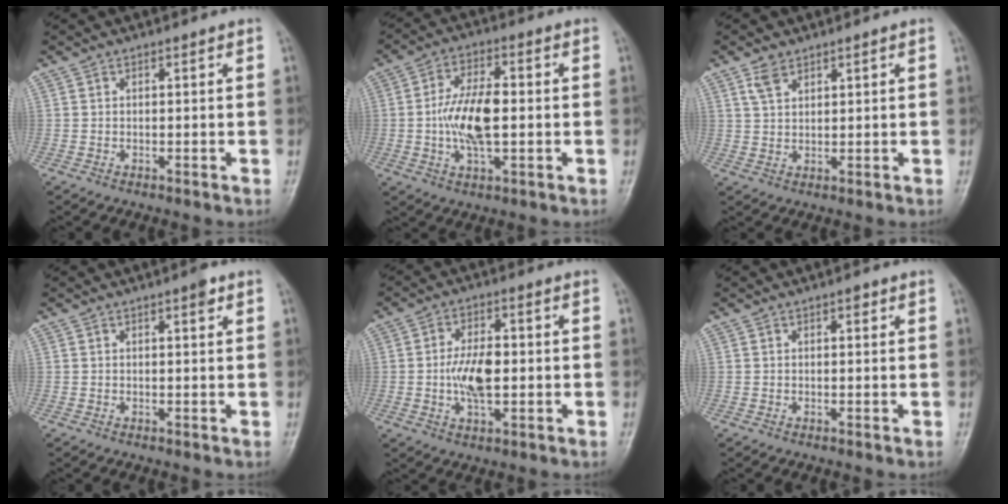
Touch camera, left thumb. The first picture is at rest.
{"total": 11.0, "force": [-0.6, 4.9, 9.8], "torque": [-0.189, 0.009, -0.013]}
{"total": 3.3, "force": [2.1, 1.8, 1.7], "torque": [-0.029, -0.006, 0.049]}
{"total": 2.1, "force": [1.2, 0.3, 1.7], "torque": [-0.024, -0.004, 0.015]}
{"total": 8.5, "force": [-0.5, 4.2, 7.4], "torque": [-0.136, 0.006, -0.010]}
{"total": 1.1, "force": [0.5, 0.5, 0.8], "torque": [-0.008, 0.002, 0.005]}